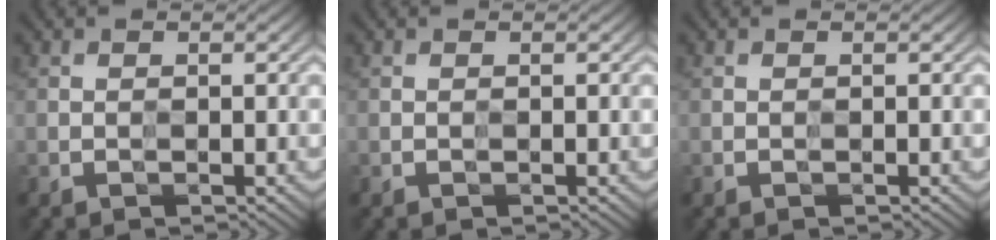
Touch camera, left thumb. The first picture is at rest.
{"total": 0.0}
{"total": 0.0}